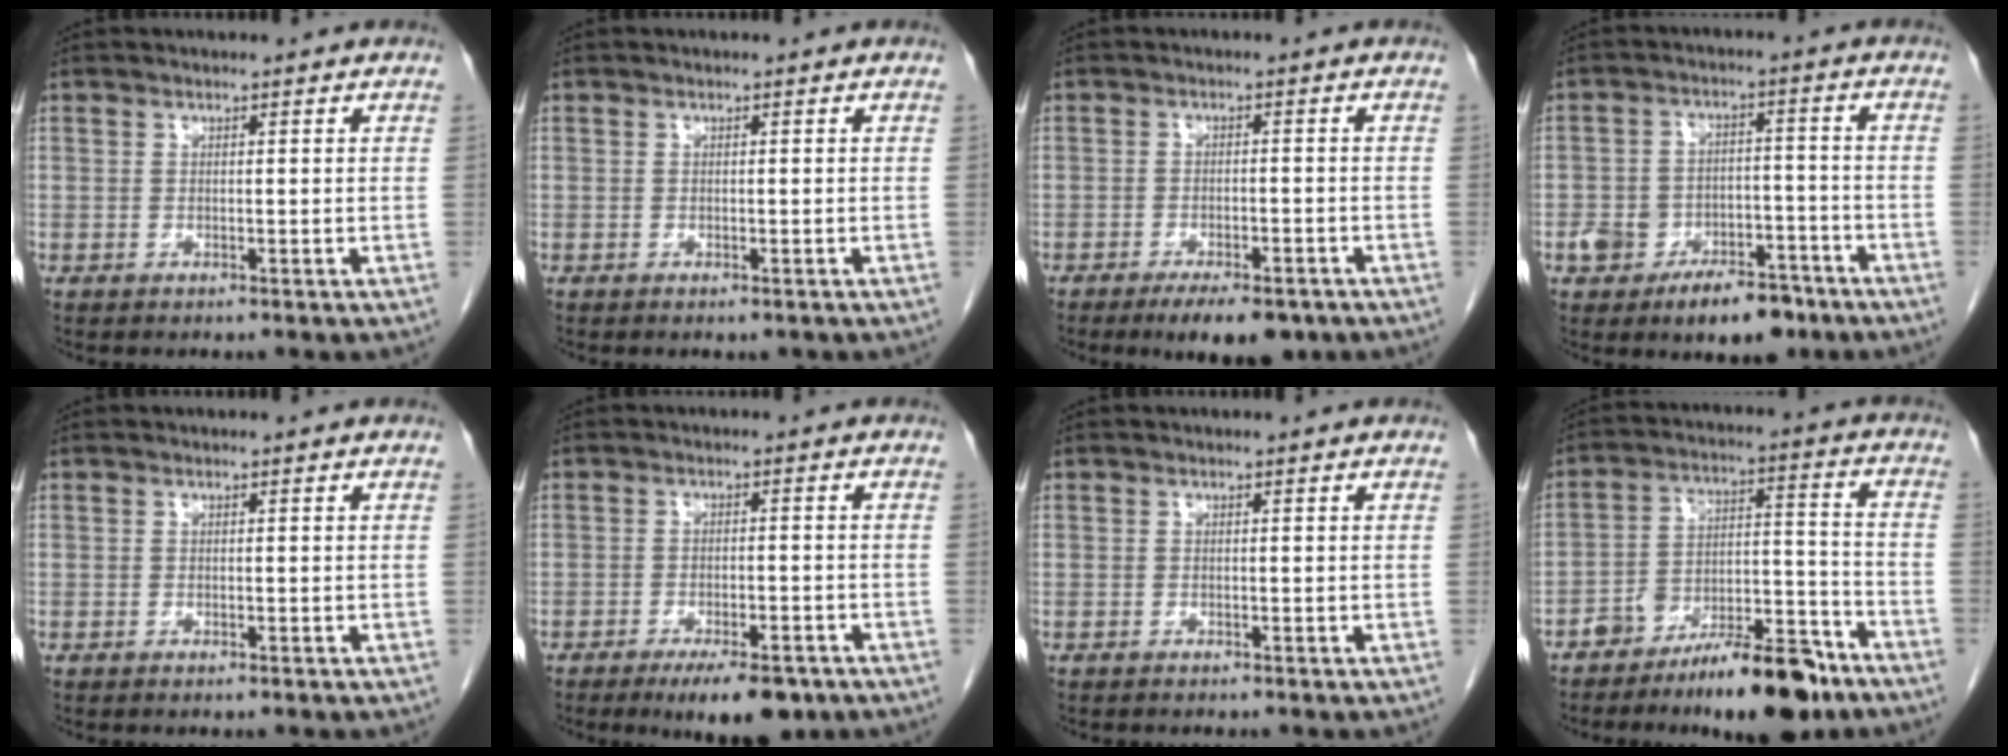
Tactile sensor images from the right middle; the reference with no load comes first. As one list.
[{"total": 0.6, "force": [-0.4, 0.2, 0.4], "torque": [-0.009, -0.004, -0.002]}, {"total": 7.6, "force": [-5.5, 2.5, 4.6], "torque": [-0.063, -0.007, -0.078]}, {"total": 9.4, "force": [-5.9, 4.8, 5.5], "torque": [-0.085, 0.015, -0.085]}, {"total": 0.0}, {"total": 8.0, "force": [-5.5, 2.5, 5.2], "torque": [-0.074, -0.009, -0.081]}, {"total": 0.0}, {"total": 13.5, "force": [-9.7, 4.0, 8.5], "torque": [-0.119, 0.032, -0.161]}]